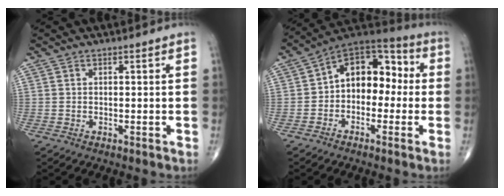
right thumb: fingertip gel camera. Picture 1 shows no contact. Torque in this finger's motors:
{"motor_torque": [0.11, 0.24, 0.82, -0.20, 0.19]}